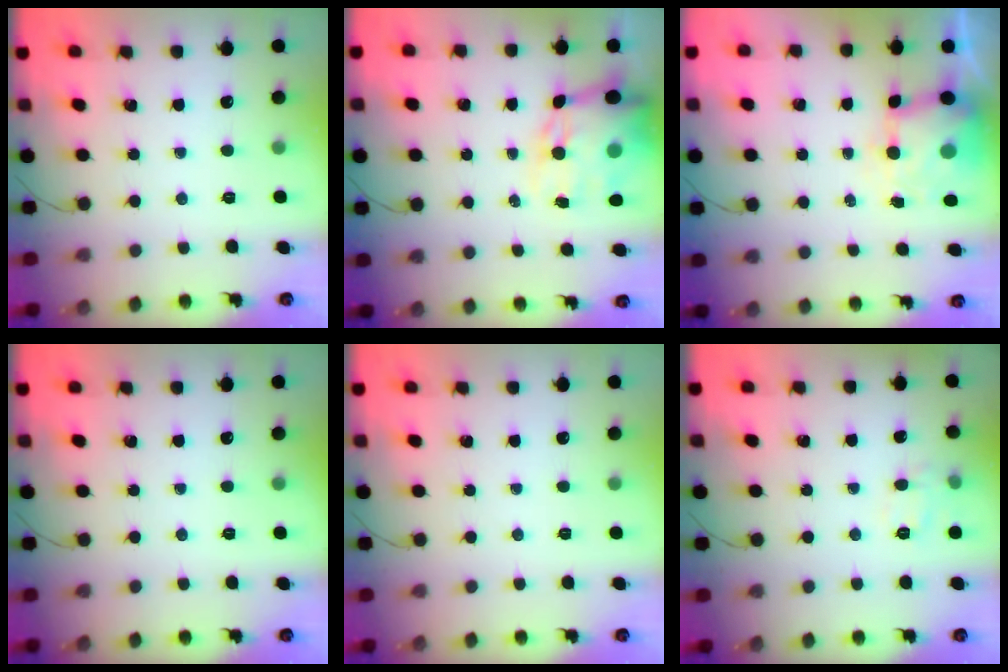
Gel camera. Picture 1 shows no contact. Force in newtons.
{"total": 14.6, "press": 14.1, "slide": 3.6}
{"total": 7.1, "press": 6.9, "slide": 1.4}
{"total": 0.0}
{"total": 0.0}
{"total": 7.7, "press": 7.6, "slide": 1.1}